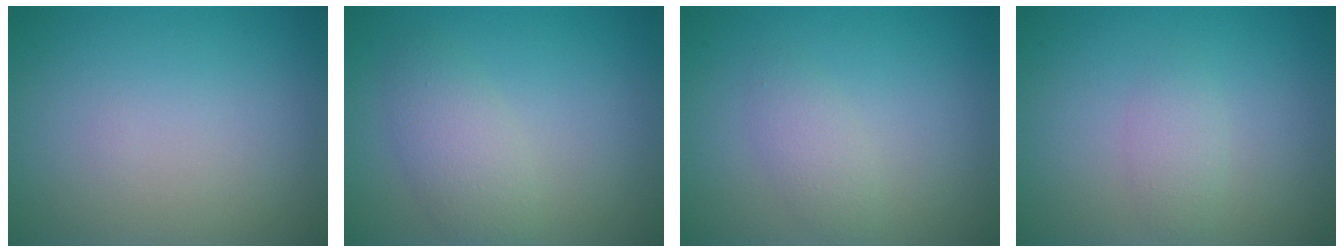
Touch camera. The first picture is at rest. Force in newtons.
{"total": 2.9, "press": 2.9, "slide": 0.1}
{"total": 1.7, "press": 1.7, "slide": 0.1}
{"total": 1.4, "press": 1.4, "slide": 0.0}